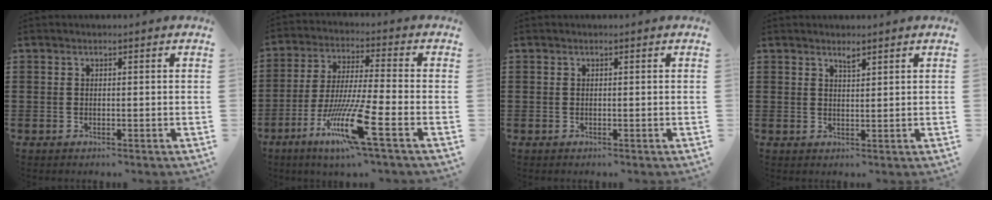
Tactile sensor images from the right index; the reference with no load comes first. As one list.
[{"total": 12.7, "force": [-6.3, 1.0, 11.0], "torque": [-0.233, -0.009, -0.120]}, {"total": 0.0}, {"total": 1.4, "force": [1.2, 0.2, 0.6], "torque": [-0.014, 0.000, 0.022]}]